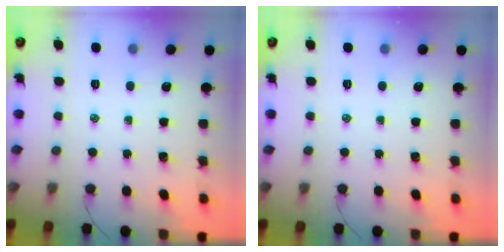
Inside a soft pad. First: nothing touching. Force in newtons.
{"total": 0.0}